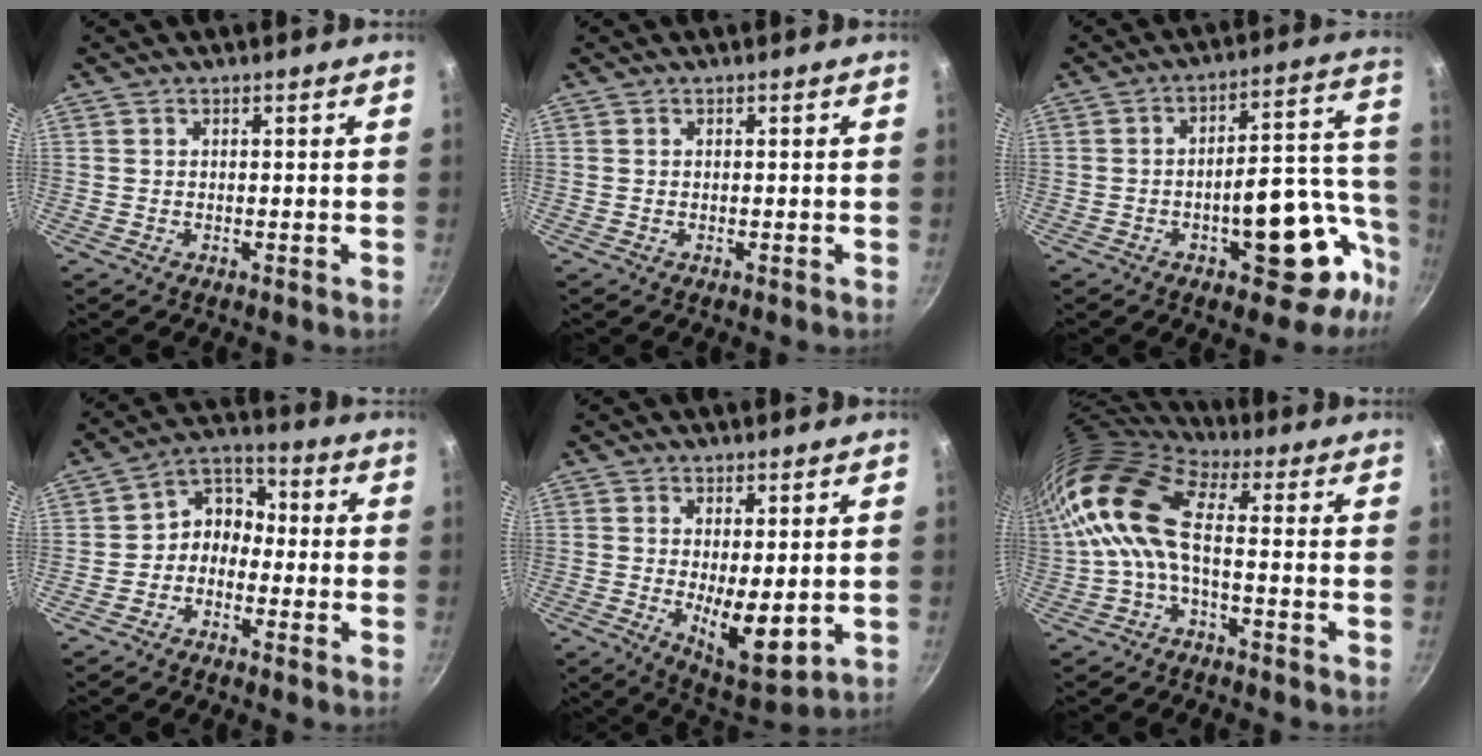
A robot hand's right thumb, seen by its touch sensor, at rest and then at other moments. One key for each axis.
{"total": 0.0}
{"total": 19.1, "fx": -7.3, "fy": 9.2, "fz": 15.1, "tx": -0.124, "ty": 0.064, "tz": -0.089}
{"total": 6.9, "fx": -1.8, "fy": 5.6, "fz": 3.6, "tx": -0.028, "ty": 0.043, "tz": -0.054}
{"total": 9.6, "fx": -0.2, "fy": 3.6, "fz": 8.9, "tx": -0.125, "ty": -0.029, "tz": 0.013}
{"total": 11.7, "fx": -0.3, "fy": 5.1, "fz": 10.5, "tx": -0.213, "ty": 0.023, "tz": -0.020}